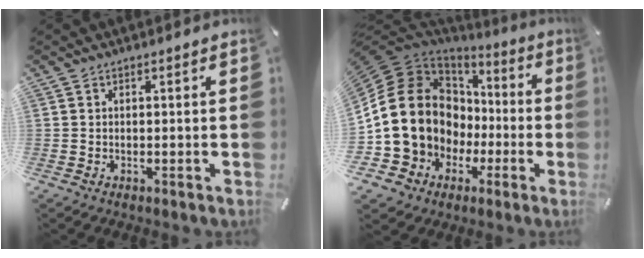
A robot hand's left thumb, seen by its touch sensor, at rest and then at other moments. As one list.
[{"total": 19.5, "force": [0.6, 17.3, 9.1], "torque": [-0.189, -0.026, 0.040]}]